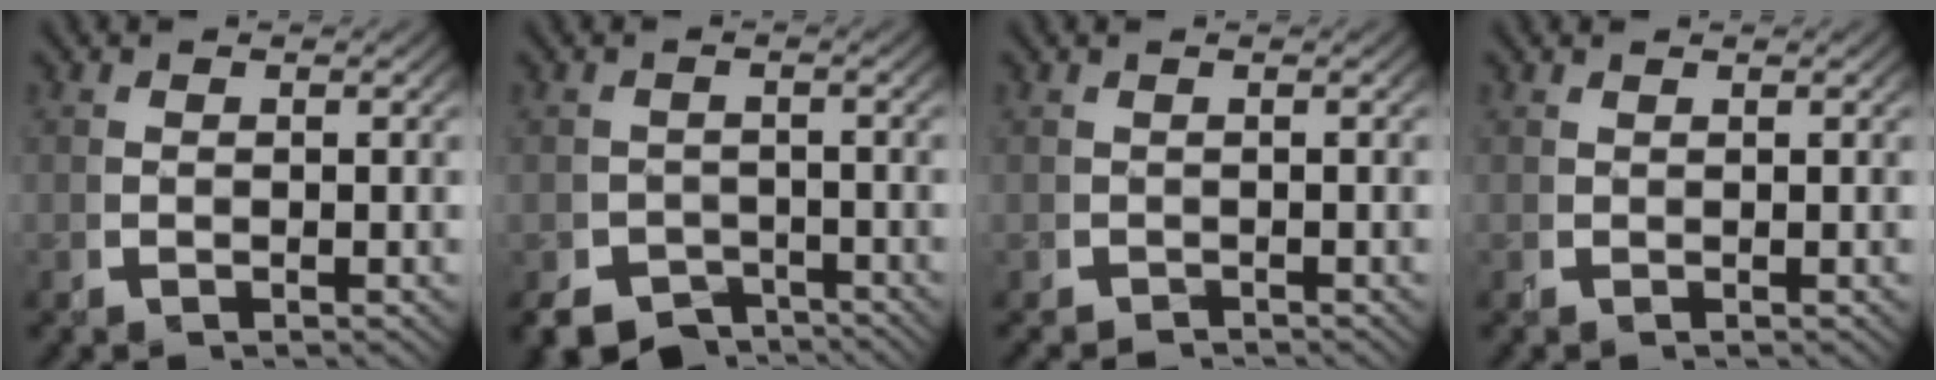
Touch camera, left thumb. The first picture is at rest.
{"total": 5.8, "force": [-4.8, 3.0, 1.0], "torque": [0.007, -0.032, -0.072]}
{"total": 1.5, "force": [-1.4, 0.2, -0.5], "torque": [0.018, -0.007, -0.019]}
{"total": 0.0}